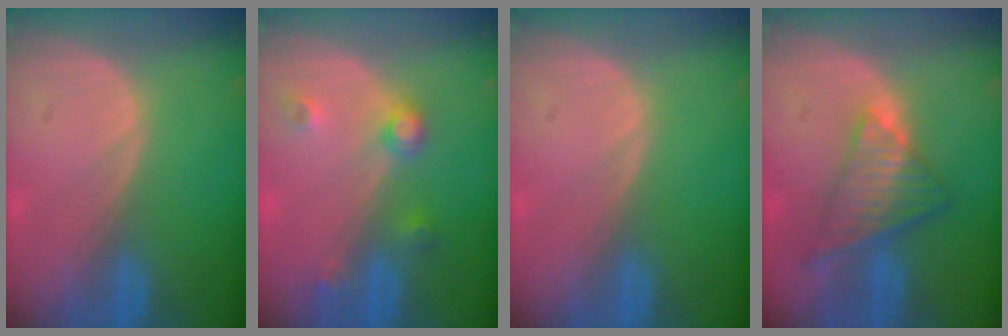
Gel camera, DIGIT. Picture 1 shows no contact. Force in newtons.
{"total": 3.7, "press": 3.4, "slide": 1.3}
{"total": 0.0}
{"total": 7.4, "press": 6.4, "slide": 3.6}